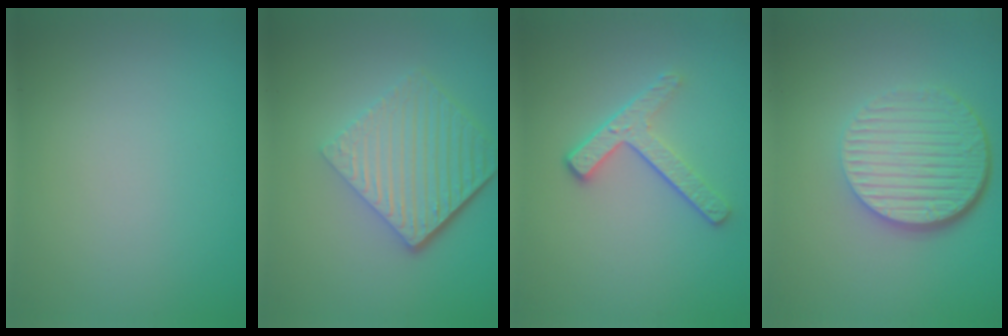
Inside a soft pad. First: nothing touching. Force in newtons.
{"total": 6.5, "press": 4.4, "slide": 4.8}
{"total": 3.1, "press": 2.5, "slide": 1.8}
{"total": 6.7, "press": 4.4, "slide": 5.0}